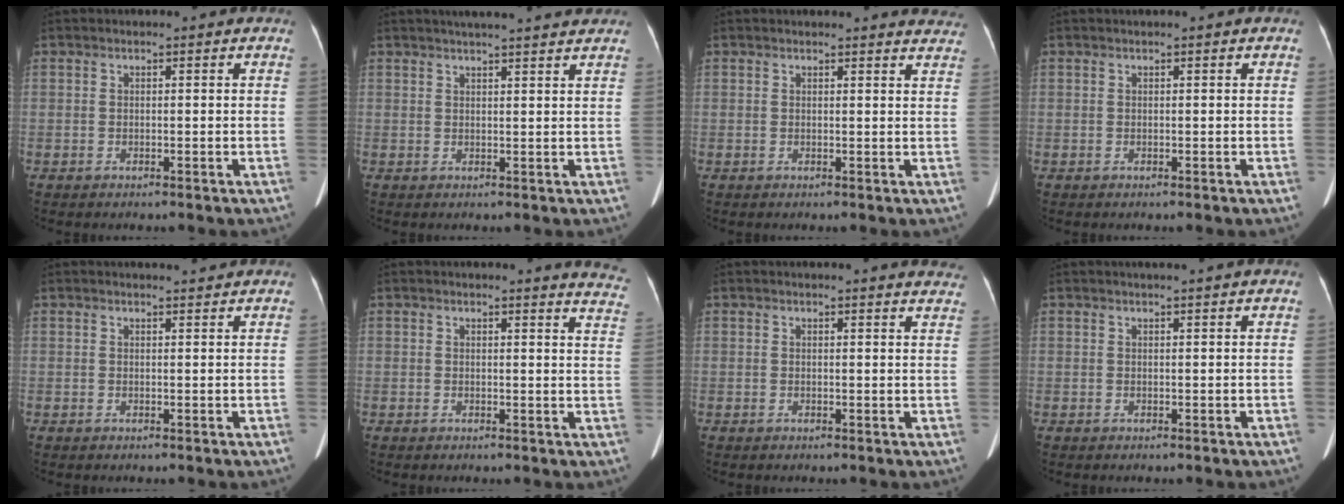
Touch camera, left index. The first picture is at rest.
{"total": 9.9, "force": [8.8, 0.3, 4.5], "torque": [-0.062, 0.023, 0.102]}
{"total": 8.1, "force": [7.9, 1.2, 1.2], "torque": [0.010, -0.006, 0.059]}
{"total": 0.0}
{"total": 1.3, "force": [1.3, -0.2, 0.1], "torque": [-0.003, -0.001, 0.023]}
{"total": 7.2, "force": [7.1, -0.1, 1.1], "torque": [0.004, -0.063, 0.043]}
{"total": 8.6, "force": [8.3, 0.6, 2.2], "torque": [-0.011, -0.018, 0.066]}
{"total": 1.9, "force": [1.5, -0.5, 1.0], "torque": [-0.011, 0.009, 0.028]}